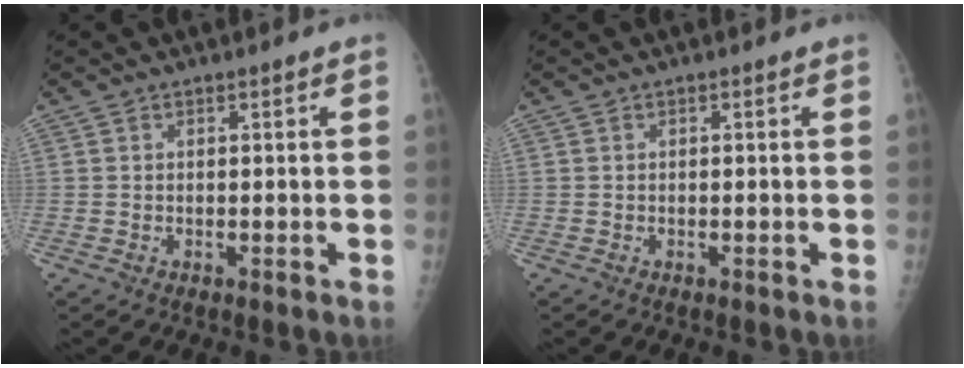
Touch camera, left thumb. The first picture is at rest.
{"total": 0.0}